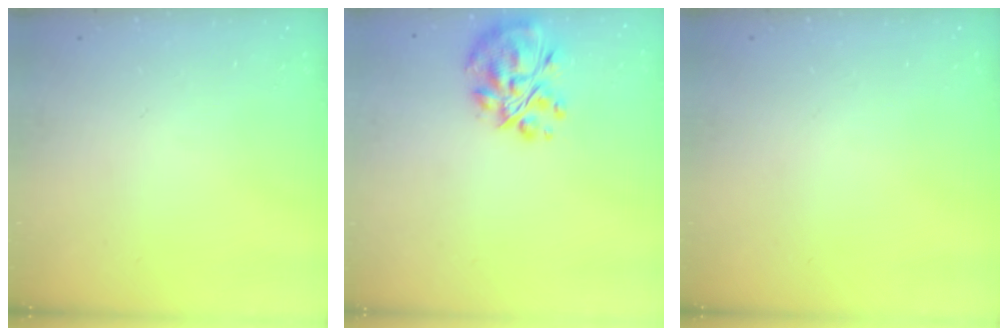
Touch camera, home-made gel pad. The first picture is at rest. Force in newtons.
{"total": 13.5, "press": 12.8, "slide": 4.2}
{"total": 0.0}